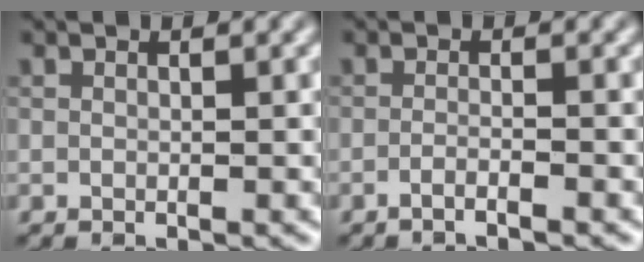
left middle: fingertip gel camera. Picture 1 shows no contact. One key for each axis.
{"total": 1.3, "fx": -0.9, "fy": 0.3, "fz": 1.0, "tx": -0.011, "ty": 0.000, "tz": -0.023}